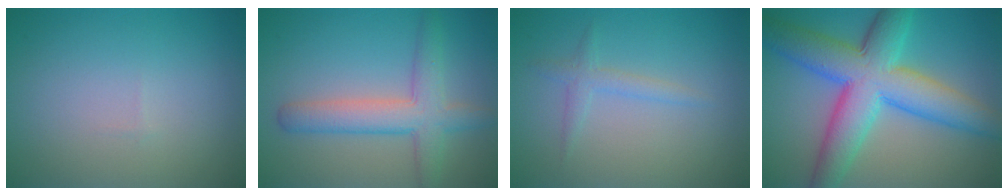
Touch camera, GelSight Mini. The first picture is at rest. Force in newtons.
{"total": 4.9, "press": 4.9, "slide": 0.2}
{"total": 1.5, "press": 1.5, "slide": 0.1}
{"total": 10.5, "press": 10.5, "slide": 0.2}